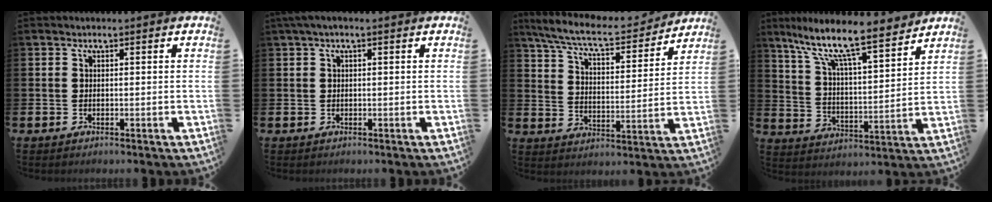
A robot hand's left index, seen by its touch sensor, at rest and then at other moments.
{"total": 1.0, "force": [0.3, 0.2, 1.0], "torque": [-0.019, 0.003, 0.004]}
{"total": 8.0, "force": [7.3, 1.1, 3.0], "torque": [-0.089, -0.049, 0.123]}
{"total": 10.2, "force": [8.8, 1.5, 4.9], "torque": [-0.115, -0.068, 0.143]}